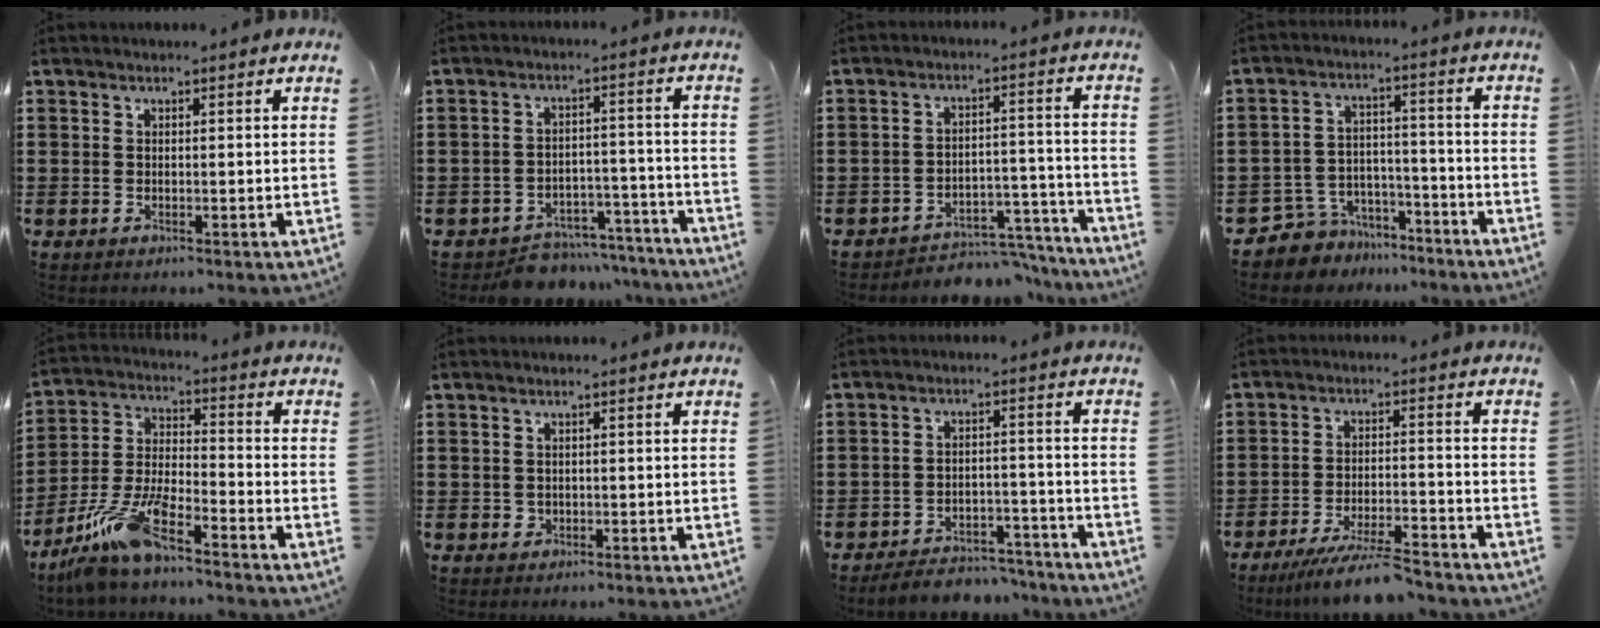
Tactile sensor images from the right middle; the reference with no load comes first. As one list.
[{"total": 5.9, "force": [-5.7, 1.4, 0.4], "torque": [-0.003, 0.020, -0.113]}, {"total": 5.4, "force": [-5.2, 1.1, 0.9], "torque": [-0.011, 0.015, -0.103]}, {"total": 6.2, "force": [-5.9, 1.9, -0.3], "torque": [-0.012, 0.009, -0.123]}, {"total": 10.1, "force": [-7.9, 1.6, 6.1], "torque": [-0.145, -0.001, -0.161]}, {"total": 0.8, "force": [0.0, 0.7, 0.2], "torque": [-0.007, 0.006, -0.001]}, {"total": 4.9, "force": [-4.8, 0.8, 0.4], "torque": [-0.005, 0.012, -0.098]}, {"total": 7.7, "force": [-6.8, 0.2, 3.5], "torque": [-0.067, -0.006, -0.126]}]